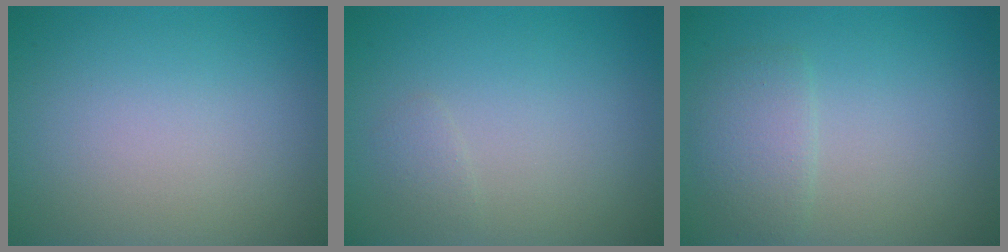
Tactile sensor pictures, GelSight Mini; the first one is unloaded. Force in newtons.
{"total": 0.7, "press": 0.7, "slide": 0.1}
{"total": 2.3, "press": 2.2, "slide": 0.1}